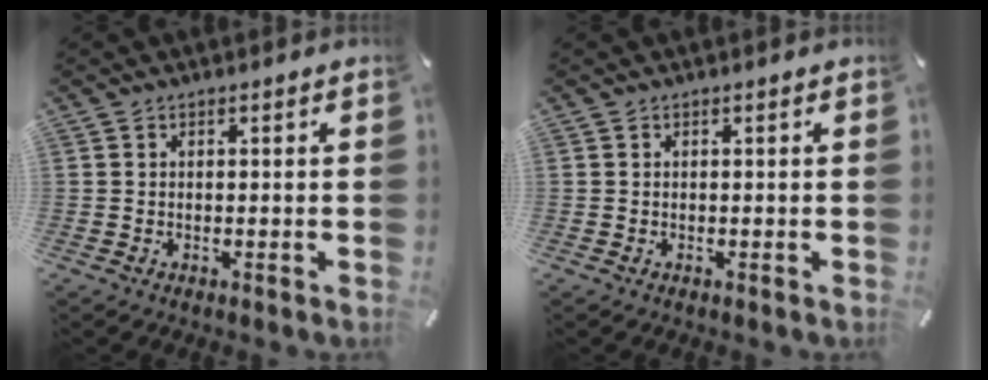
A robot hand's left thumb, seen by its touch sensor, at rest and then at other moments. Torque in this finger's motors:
{"motor_torque": [-0.04, 0.00, 0.01, -0.02, 0.00]}